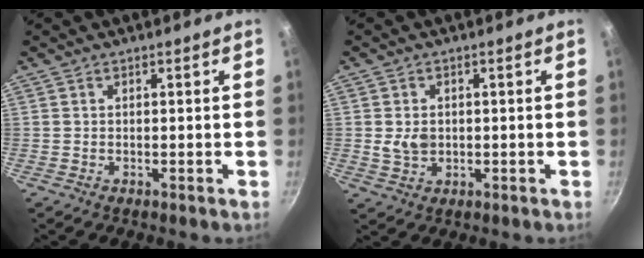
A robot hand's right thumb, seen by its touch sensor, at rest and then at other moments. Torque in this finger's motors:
{"motor_torque": [-0.16, 0.12, 0.21, -0.12, 0.01]}